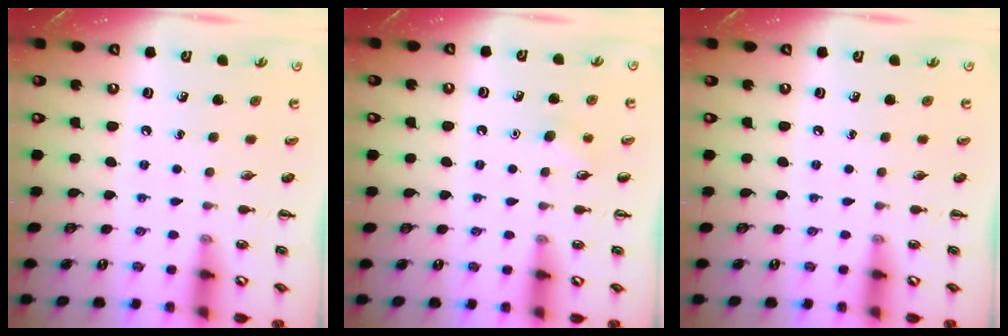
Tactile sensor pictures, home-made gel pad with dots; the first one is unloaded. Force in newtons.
{"total": 4.7, "press": 4.5, "slide": 1.2}
{"total": 0.0}